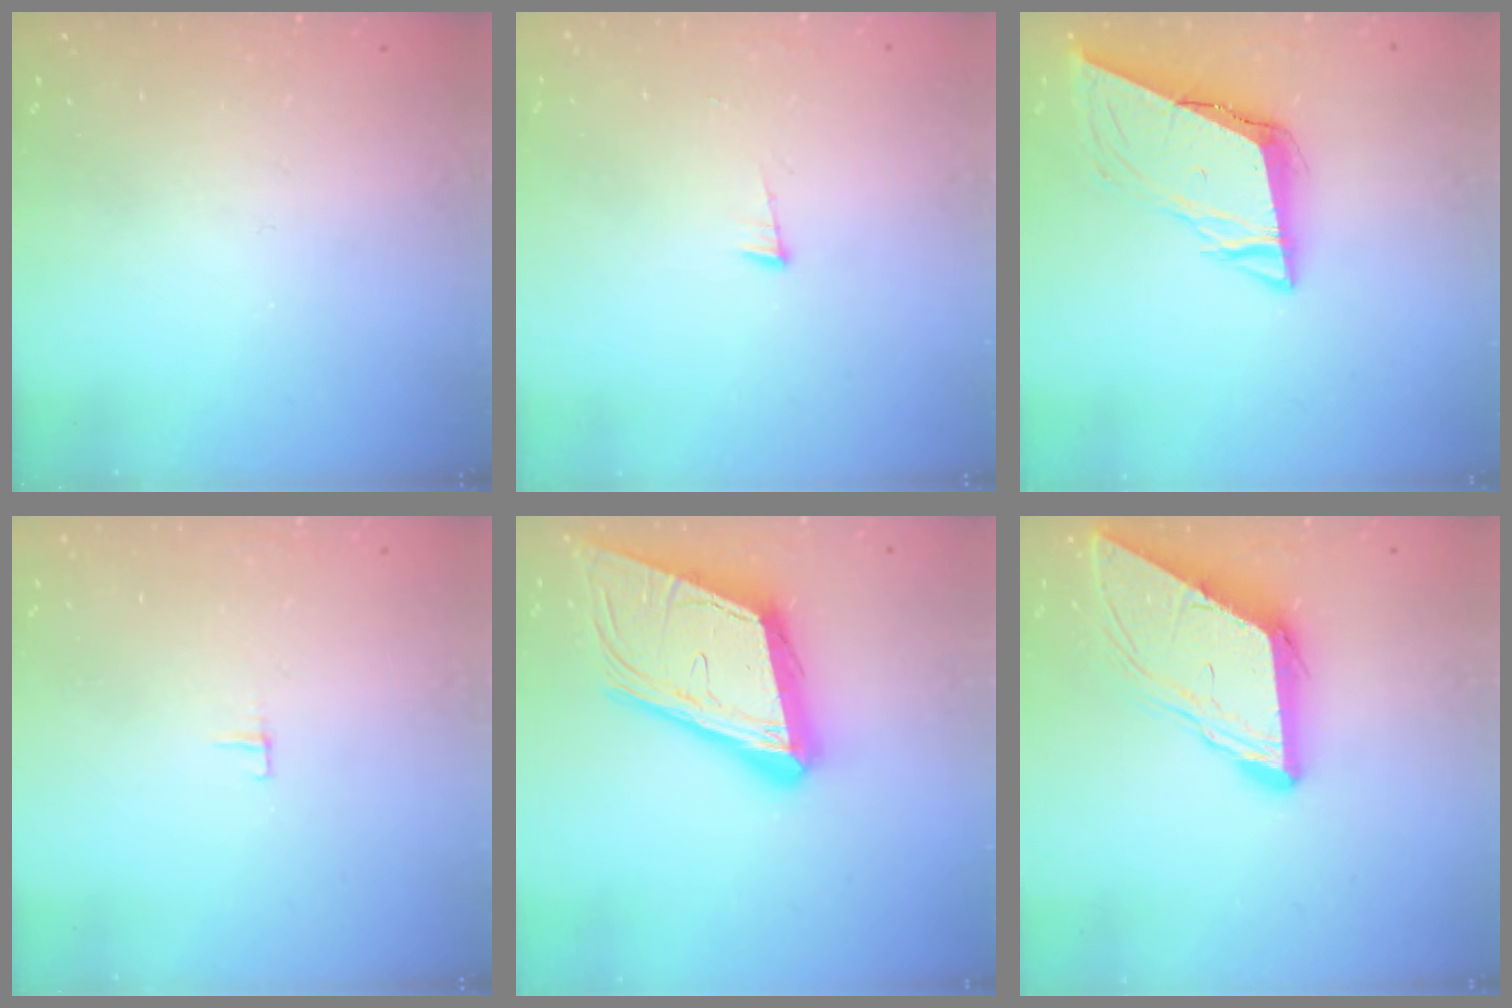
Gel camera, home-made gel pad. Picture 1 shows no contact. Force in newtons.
{"total": 2.8, "press": 2.7, "slide": 0.5}
{"total": 8.8, "press": 8.7, "slide": 1.2}
{"total": 3.2, "press": 3.2, "slide": 0.3}
{"total": 20.2, "press": 19.8, "slide": 3.9}
{"total": 8.8, "press": 8.8, "slide": 1.0}